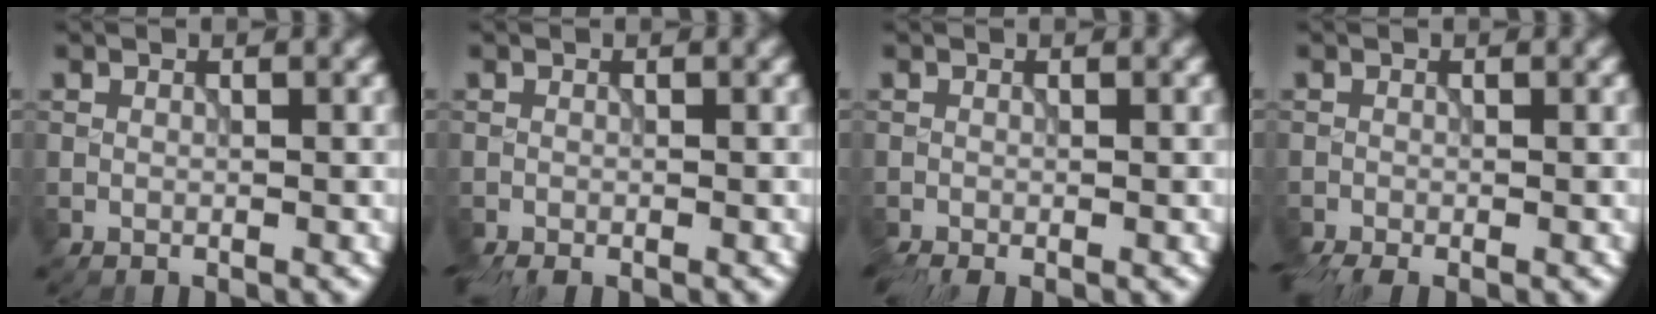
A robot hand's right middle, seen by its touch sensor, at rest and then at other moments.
{"total": 1.8, "force": [-1.6, 0.4, 0.8], "torque": [-0.015, -0.009, -0.029]}
{"total": 1.6, "force": [-1.3, 0.4, 0.9], "torque": [-0.017, -0.010, -0.025]}
{"total": 2.6, "force": [-2.1, 0.7, 1.4], "torque": [-0.027, -0.012, -0.042]}